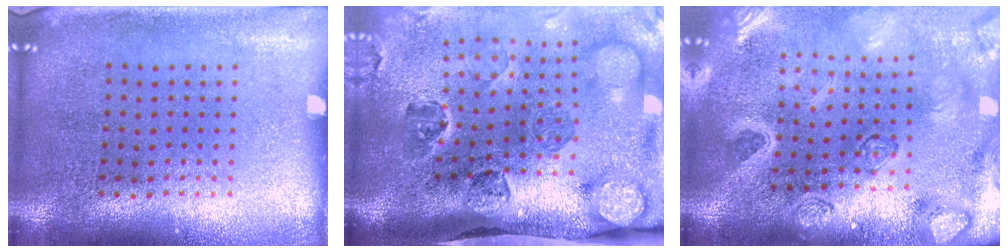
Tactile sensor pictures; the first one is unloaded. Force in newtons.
{"total": 4.7, "press": 3.4, "slide": 3.3}
{"total": 3.7, "press": 3.0, "slide": 2.1}